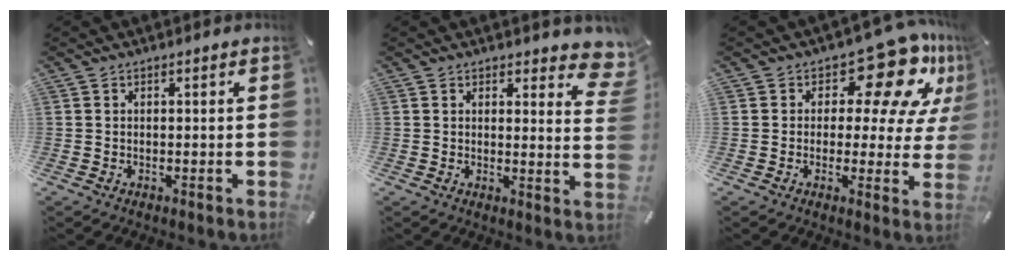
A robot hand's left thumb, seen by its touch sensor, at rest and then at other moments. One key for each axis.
{"total": 6.2, "fx": 4.5, "fy": 2.9, "fz": 3.2, "tx": -0.019, "ty": -0.035, "tz": 0.075}
{"total": 16.3, "fx": 9.5, "fy": 7.7, "fz": 10.9, "tx": -0.146, "ty": -0.070, "tz": 0.159}